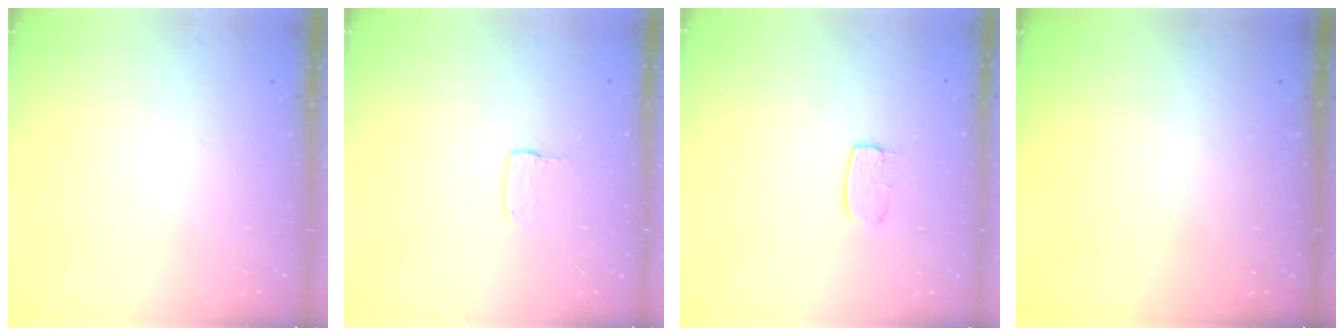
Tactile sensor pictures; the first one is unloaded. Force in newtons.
{"total": 1.7, "press": 1.6, "slide": 0.1}
{"total": 5.5, "press": 5.5, "slide": 0.1}
{"total": 0.0}